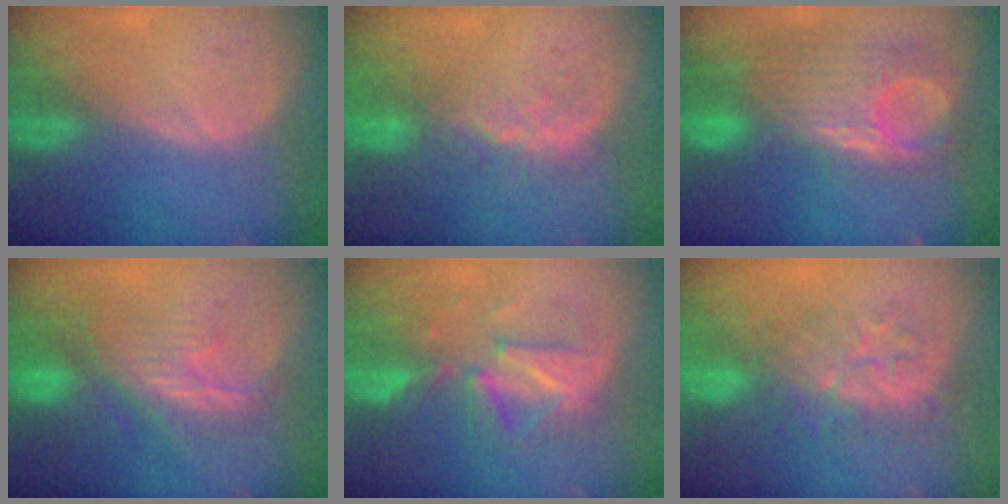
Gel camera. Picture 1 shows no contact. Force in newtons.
{"total": 4.8, "press": 4.3, "slide": 2.1}
{"total": 12.0, "press": 10.4, "slide": 5.9}
{"total": 9.2, "press": 8.7, "slide": 3.2}
{"total": 8.2, "press": 8.2, "slide": 0.7}
{"total": 8.9, "press": 8.1, "slide": 3.7}